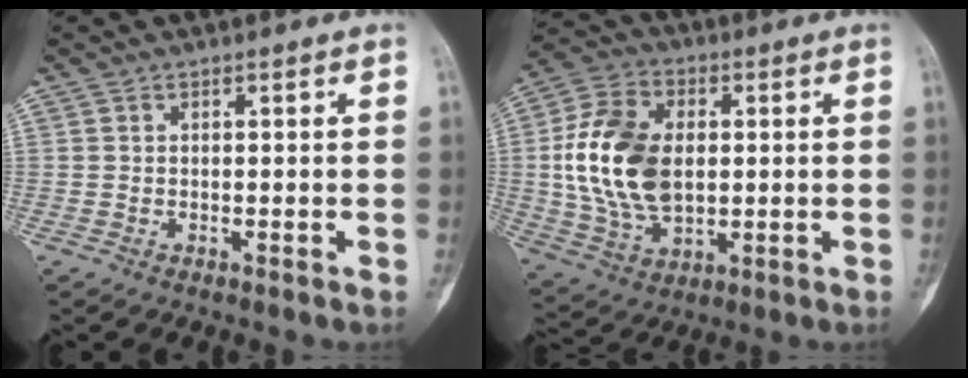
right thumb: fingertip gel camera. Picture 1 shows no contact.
{"total": 17.5, "force": [1.1, 11.4, 13.2], "torque": [-0.240, 0.002, 0.026]}